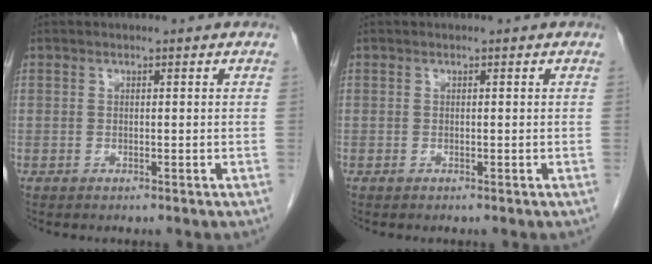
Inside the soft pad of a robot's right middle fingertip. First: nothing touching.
{"total": 0.0}